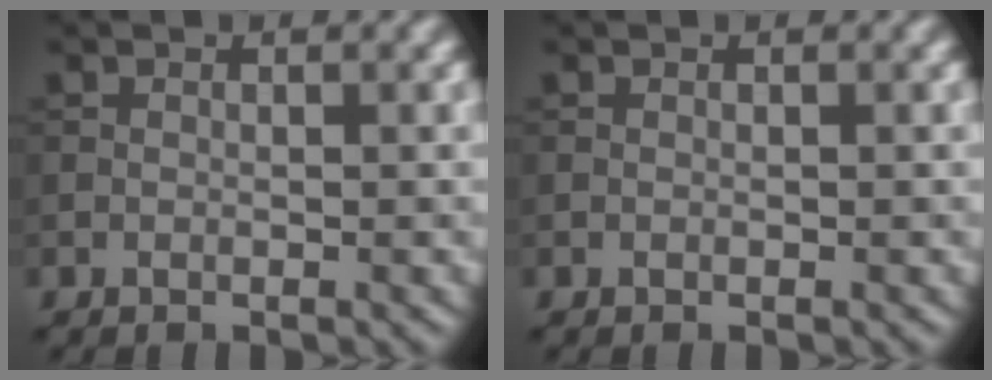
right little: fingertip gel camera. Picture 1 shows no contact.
{"total": 0.0}